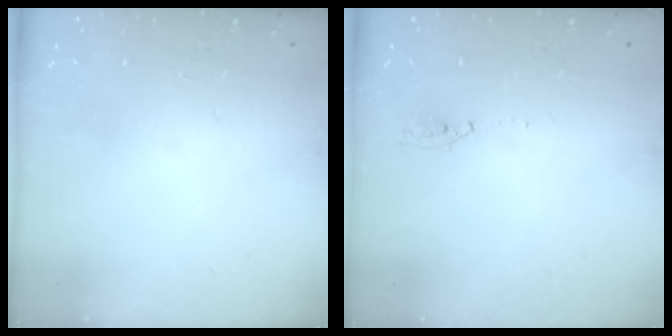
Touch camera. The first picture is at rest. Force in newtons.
{"total": 4.3, "press": 4.1, "slide": 1.3}